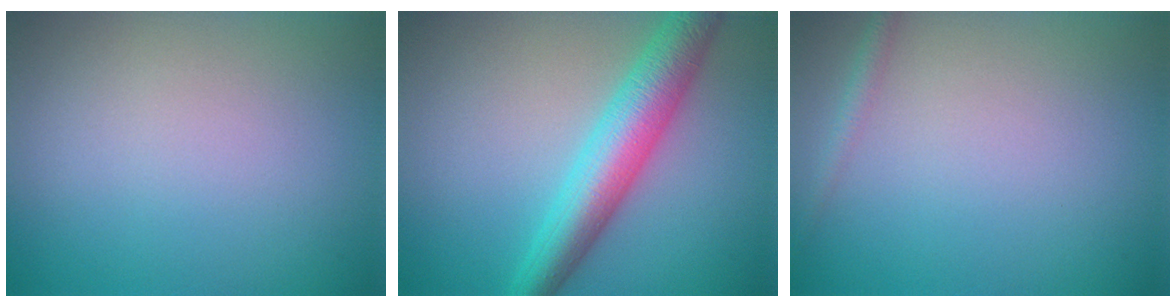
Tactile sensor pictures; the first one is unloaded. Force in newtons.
{"total": 6.3, "press": 6.3, "slide": 0.0}
{"total": 1.1, "press": 1.1, "slide": 0.1}